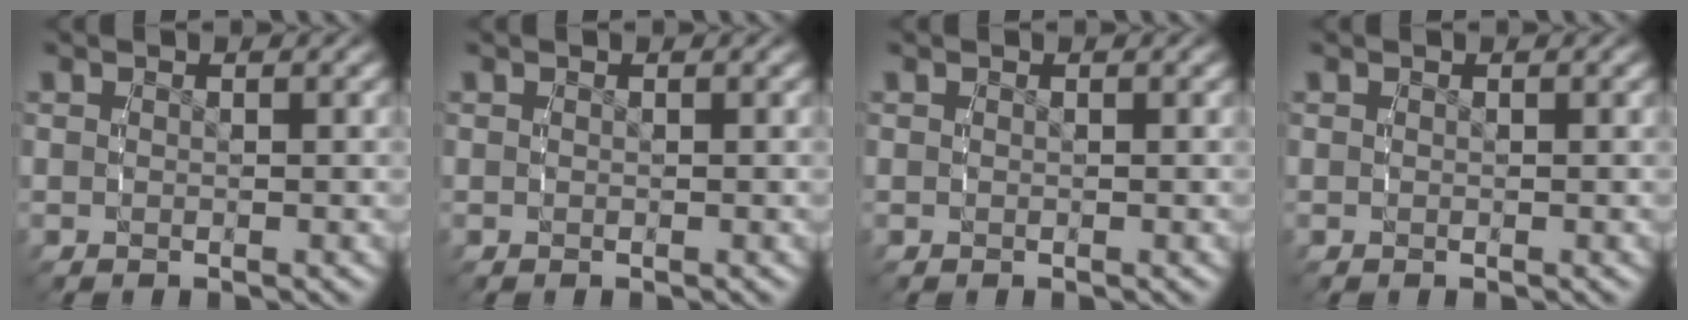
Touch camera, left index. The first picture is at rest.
{"total": 0.0}
{"total": 0.0}
{"total": 0.0}